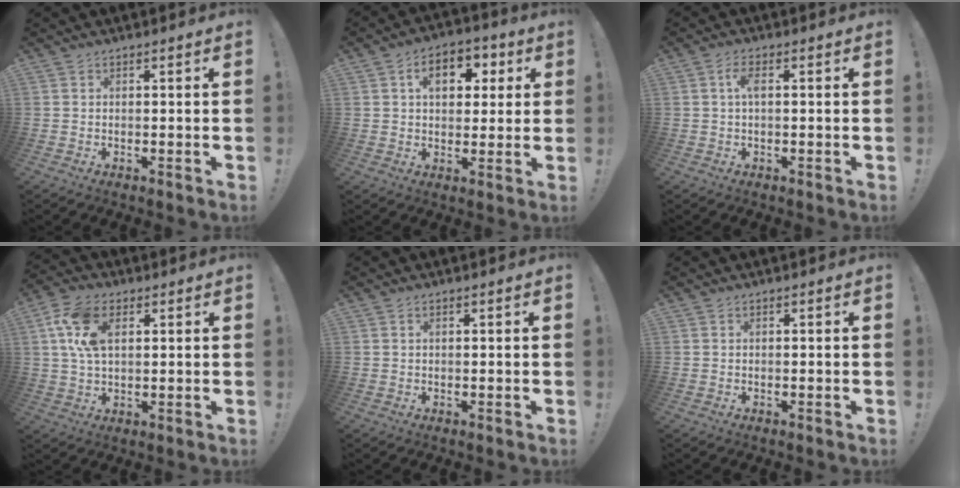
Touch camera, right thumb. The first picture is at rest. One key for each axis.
{"total": 9.7, "fx": 2.7, "fy": 6.8, "fz": 6.4, "tx": -0.080, "ty": 0.003, "tz": 0.043}
{"total": 3.3, "fx": 0.3, "fy": 1.0, "fz": 3.2, "tx": -0.062, "ty": 0.007, "tz": 0.002}
{"total": 11.6, "fx": 3.8, "fy": 7.0, "fz": 8.4, "tx": -0.183, "ty": 0.009, "tz": 0.074}
{"total": 0.5, "fx": 0.1, "fy": -0.1, "fz": 0.5, "tx": -0.010, "ty": 0.001, "tz": 0.002}
{"total": 0.0}